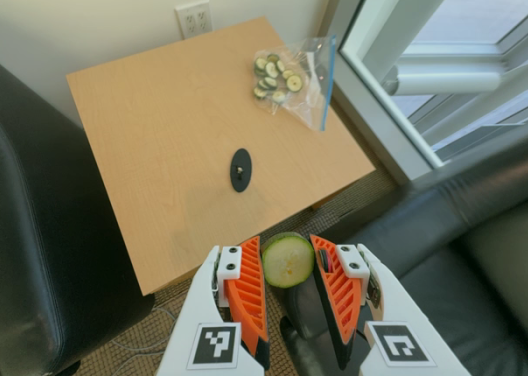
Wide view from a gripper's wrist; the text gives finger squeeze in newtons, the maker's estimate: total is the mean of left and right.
{"total": 8.8, "left": 8.8, "right": 8.8}